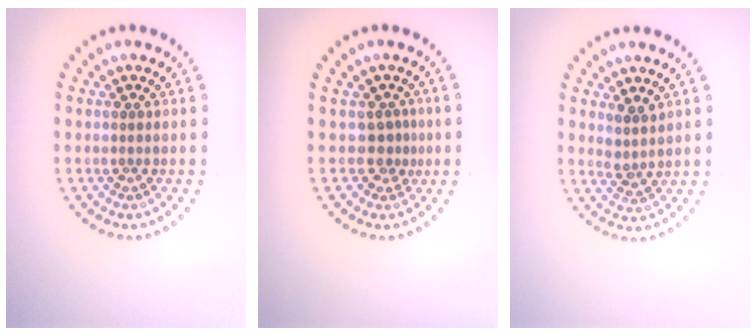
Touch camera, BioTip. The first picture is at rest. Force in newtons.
{"total": 1.8, "press": 1.3, "slide": 1.3}
{"total": 1.9, "press": 1.5, "slide": 1.2}